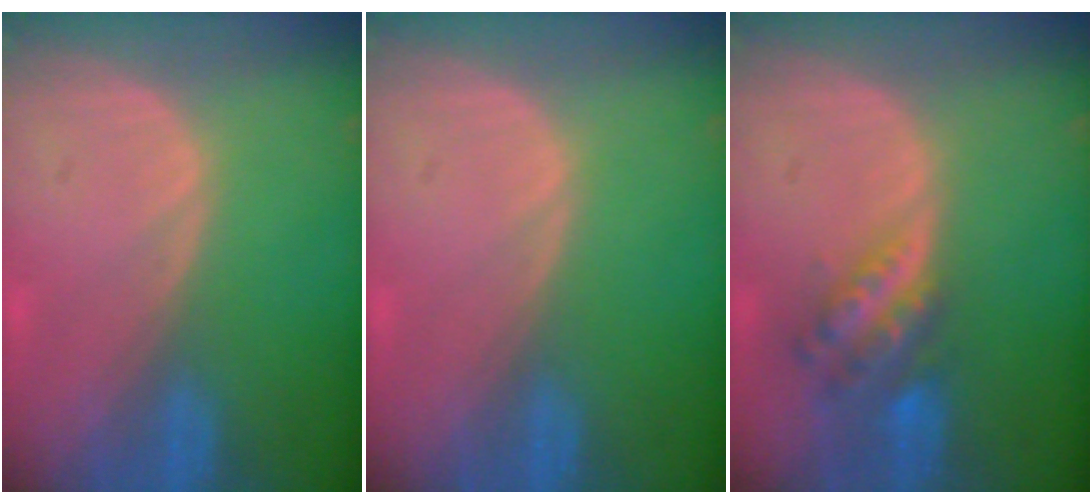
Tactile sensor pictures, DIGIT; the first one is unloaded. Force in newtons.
{"total": 0.0}
{"total": 6.0, "press": 5.2, "slide": 2.9}